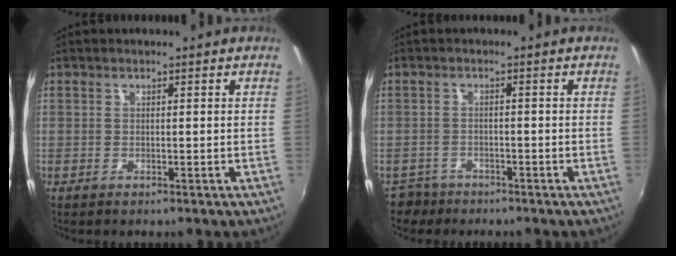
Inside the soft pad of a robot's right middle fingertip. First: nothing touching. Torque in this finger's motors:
{"motor_torque": [-0.20, -0.27, -0.03, -0.03]}